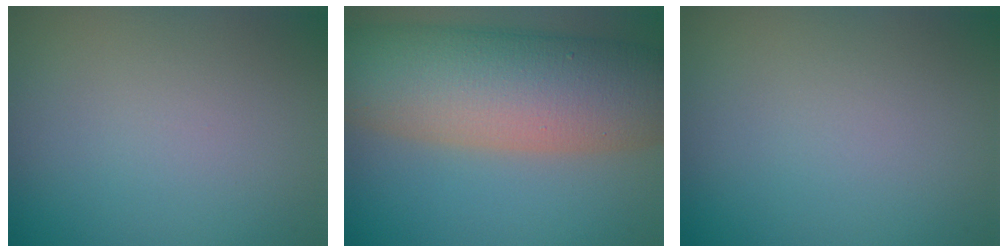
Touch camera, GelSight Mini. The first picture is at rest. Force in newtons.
{"total": 13.4, "press": 13.4, "slide": 0.6}
{"total": 0.0}